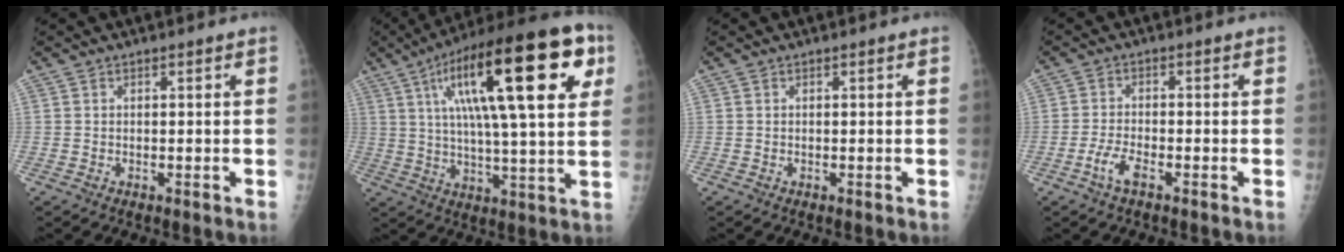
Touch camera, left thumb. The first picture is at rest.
{"total": 27.3, "force": [9.6, 7.5, 24.5], "torque": [-0.376, 0.014, 0.140]}
{"total": 0.0}
{"total": 3.6, "force": [-2.3, 1.0, 2.5], "torque": [-0.061, 0.013, -0.045]}